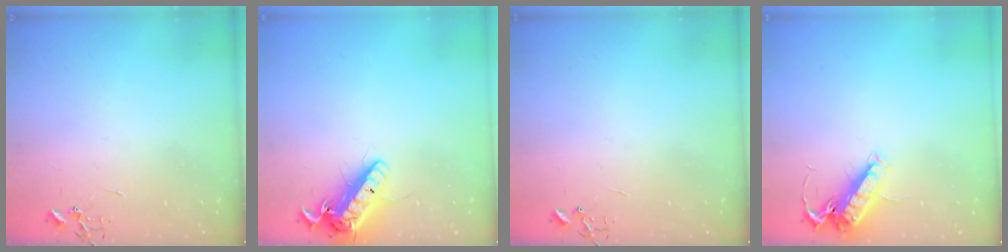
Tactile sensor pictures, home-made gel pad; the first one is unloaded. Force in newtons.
{"total": 15.1, "press": 14.8, "slide": 3.3}
{"total": 6.4, "press": 6.4, "slide": 0.6}
{"total": 13.8, "press": 13.8, "slide": 1.2}